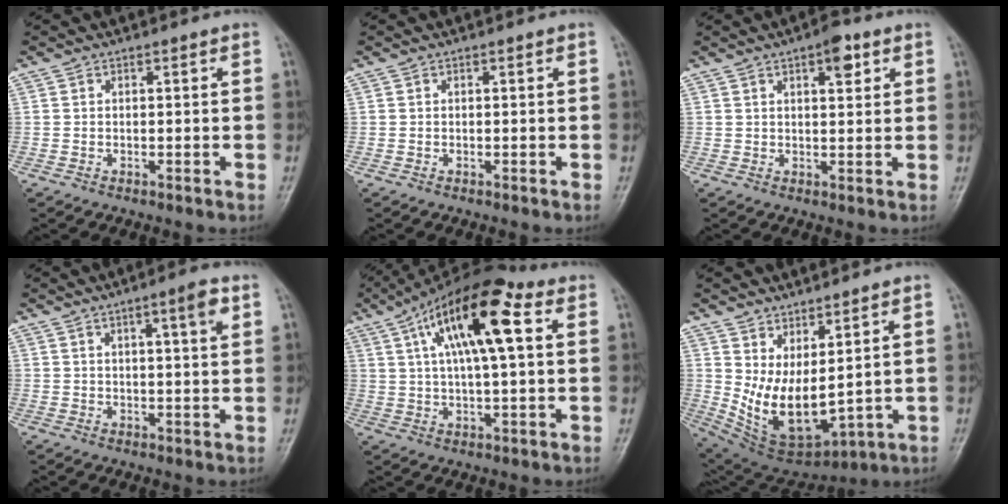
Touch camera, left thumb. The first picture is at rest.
{"total": 0.0}
{"total": 4.6, "force": [2.4, 1.9, 3.5], "torque": [-0.034, -0.006, 0.029]}
{"total": 5.2, "force": [2.6, 0.7, 4.4], "torque": [-0.063, -0.008, 0.038]}
{"total": 16.6, "force": [5.5, 5.5, 14.6], "torque": [-0.241, 0.018, 0.083]}
{"total": 12.3, "force": [3.2, 5.4, 10.6], "torque": [-0.183, -0.048, 0.088]}